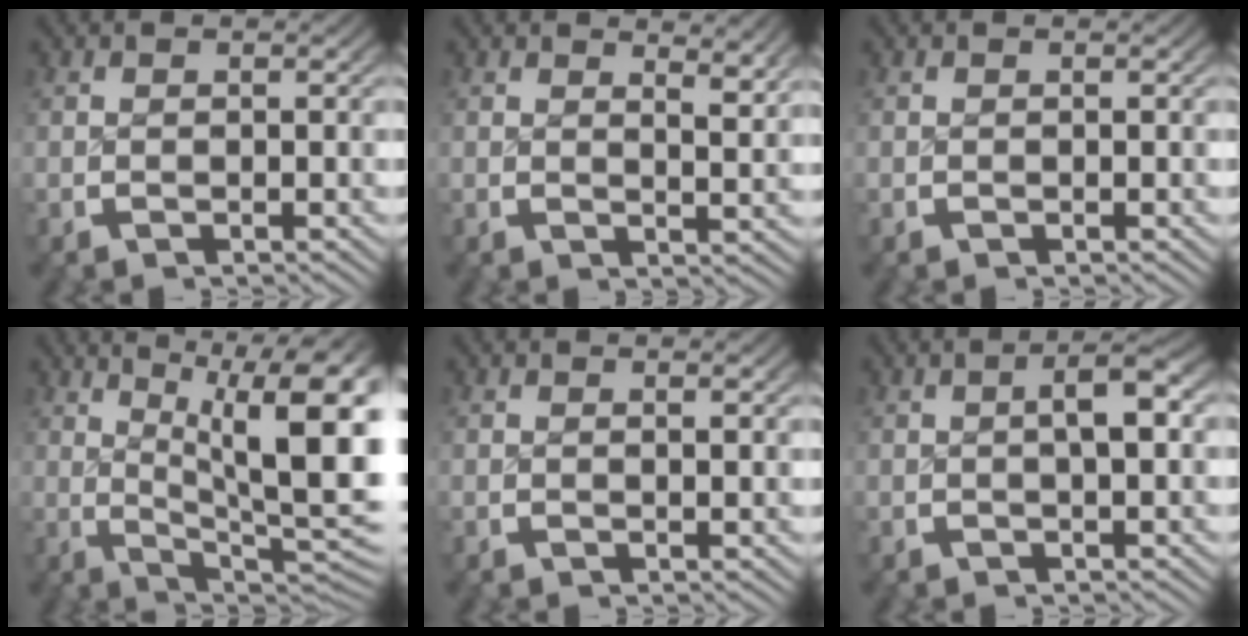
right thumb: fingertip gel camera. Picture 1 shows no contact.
{"total": 2.5, "force": [1.7, 0.4, 1.7], "torque": [-0.020, -0.010, 0.029]}
{"total": 0.0}
{"total": 12.9, "force": [2.5, 7.2, 10.4], "torque": [-0.141, -0.026, 0.045]}
{"total": 0.6, "force": [0.4, -0.1, 0.5], "torque": [-0.008, -0.002, 0.009]}
{"total": 3.2, "force": [0.3, 1.0, 3.0], "torque": [-0.045, 0.010, 0.003]}